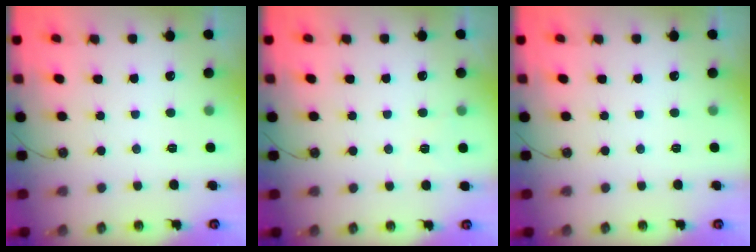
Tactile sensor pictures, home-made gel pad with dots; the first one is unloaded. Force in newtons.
{"total": 3.4, "press": 2.1, "slide": 2.6}
{"total": 0.0}